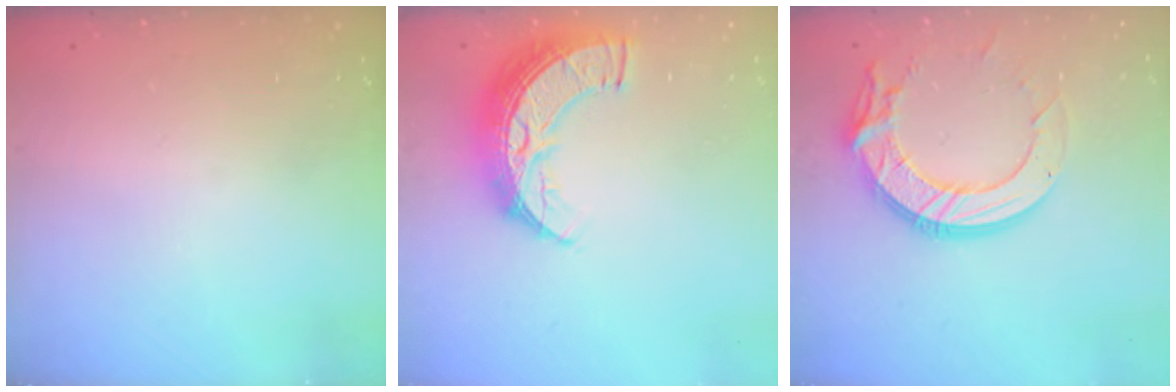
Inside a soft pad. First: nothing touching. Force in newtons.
{"total": 12.3, "press": 12.3, "slide": 0.9}
{"total": 14.7, "press": 14.6, "slide": 1.4}